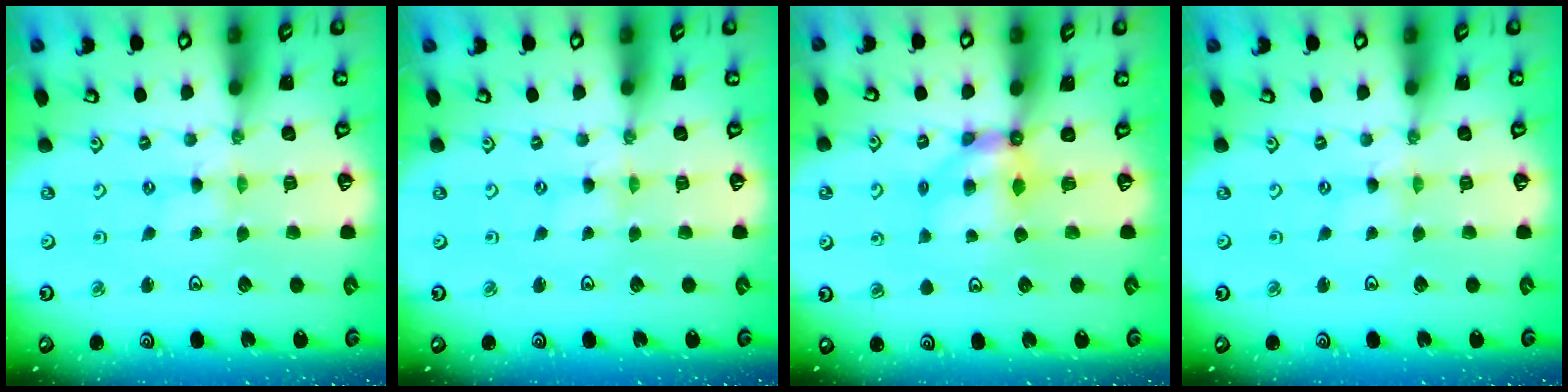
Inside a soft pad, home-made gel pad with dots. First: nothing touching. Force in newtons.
{"total": 0.0}
{"total": 5.9, "press": 5.9, "slide": 0.4}
{"total": 0.0}